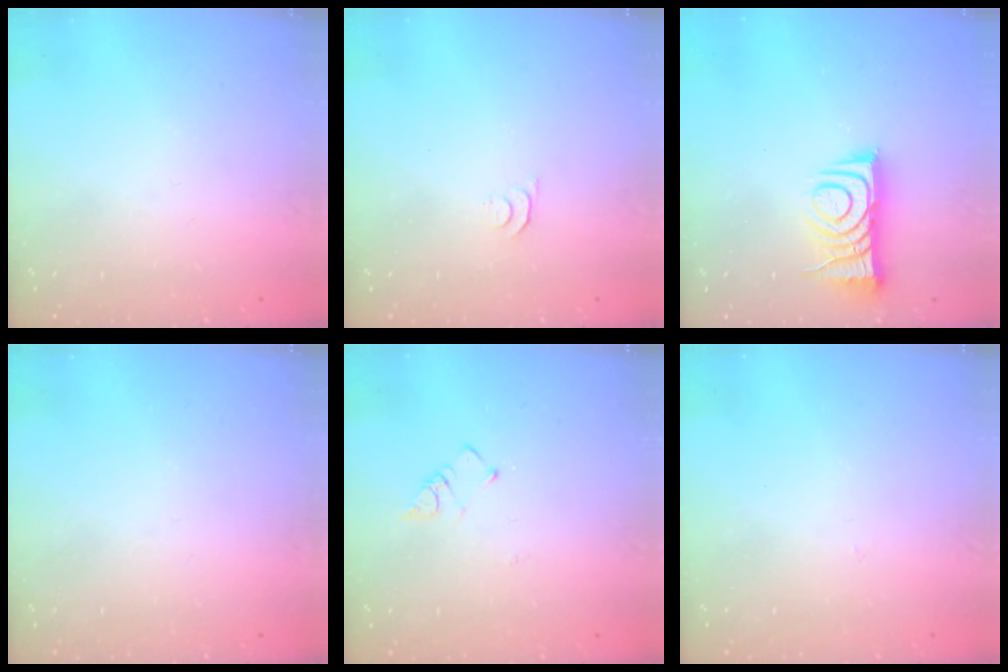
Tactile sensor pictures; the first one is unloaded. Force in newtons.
{"total": 4.1, "press": 4.0, "slide": 0.6}
{"total": 9.7, "press": 9.7, "slide": 0.9}
{"total": 0.0}
{"total": 2.6, "press": 2.6, "slide": 0.5}
{"total": 2.8, "press": 2.8, "slide": 0.4}